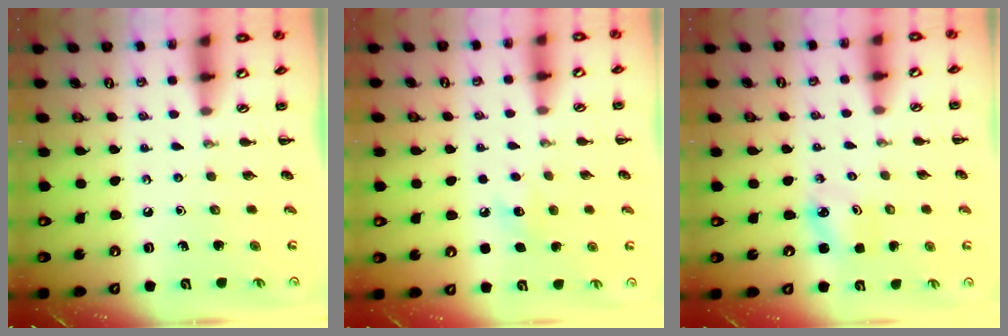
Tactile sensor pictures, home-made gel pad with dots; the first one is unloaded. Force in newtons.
{"total": 6.7, "press": 6.5, "slide": 1.5}
{"total": 2.2, "press": 2.2, "slide": 0.3}